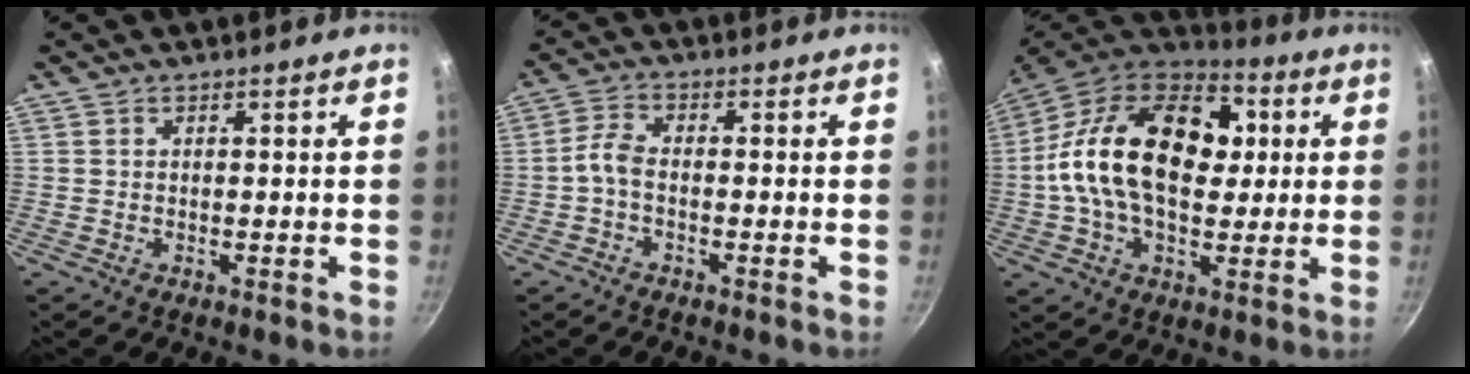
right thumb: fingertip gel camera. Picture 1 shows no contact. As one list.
[{"total": 3.4, "force": [-1.4, 1.6, 2.6], "torque": [-0.066, 0.017, -0.038]}, {"total": 25.1, "force": [2.7, 16.1, 19.0], "torque": [-0.303, 0.028, 0.025]}]